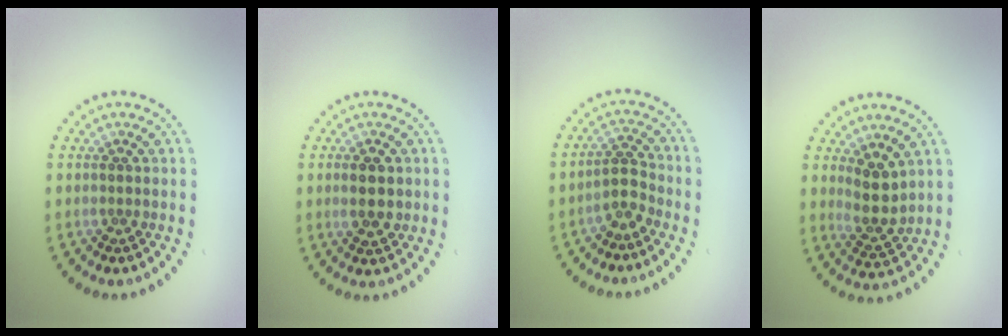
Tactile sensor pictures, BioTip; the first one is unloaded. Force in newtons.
{"total": 2.6, "press": 2.6, "slide": 0.1}
{"total": 1.9, "press": 1.6, "slide": 1.1}
{"total": 2.8, "press": 2.3, "slide": 1.6}